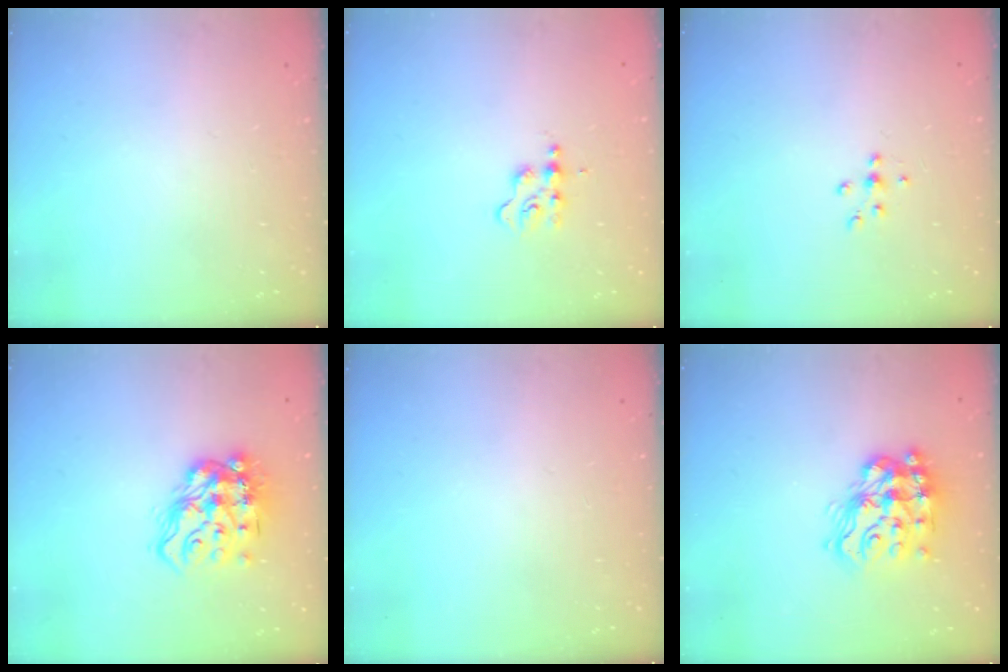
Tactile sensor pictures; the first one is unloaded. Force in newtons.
{"total": 2.4, "press": 2.4, "slide": 0.3}
{"total": 3.4, "press": 3.3, "slide": 1.0}
{"total": 16.4, "press": 16.3, "slide": 1.6}
{"total": 0.0}
{"total": 17.2, "press": 17.1, "slide": 1.3}